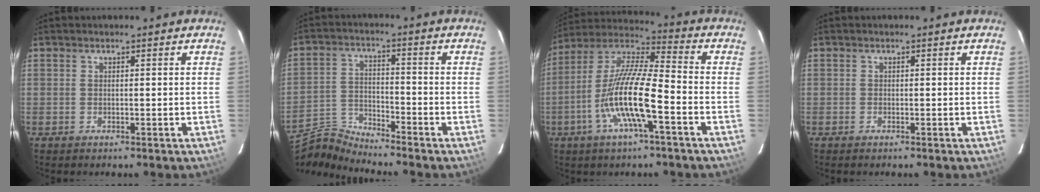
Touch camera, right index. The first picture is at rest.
{"total": 6.8, "force": [-6.7, 1.0, 0.3], "torque": [-0.016, 0.018, -0.147]}
{"total": 14.4, "force": [-5.2, 2.3, 13.2], "torque": [-0.261, -0.005, -0.108]}
{"total": 0.0}